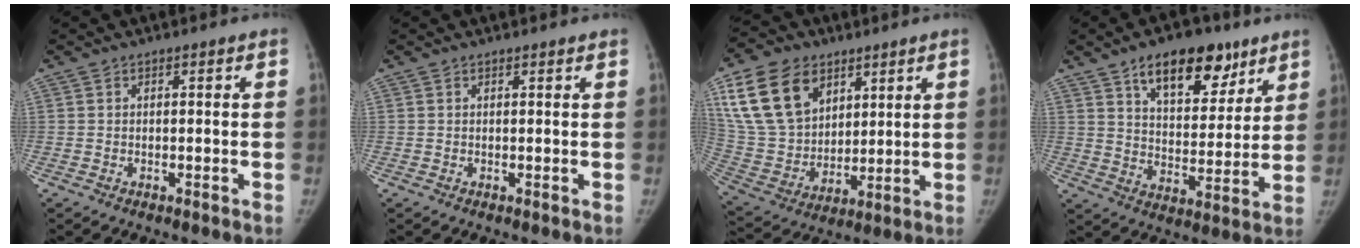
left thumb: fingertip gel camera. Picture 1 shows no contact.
{"total": 1.1, "force": [1.1, 0.2, 0.3], "torque": [0.001, 0.004, 0.016]}
{"total": 20.1, "force": [9.6, 13.9, 11.0], "torque": [-0.196, -0.023, 0.188]}
{"total": 16.0, "force": [9.7, 8.0, 9.8], "torque": [-0.097, -0.046, 0.153]}